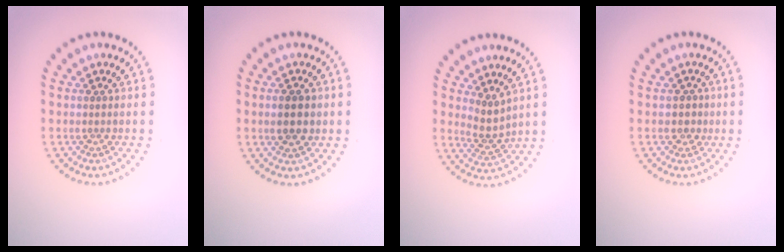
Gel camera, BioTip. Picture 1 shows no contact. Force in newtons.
{"total": 2.4, "press": 2.4, "slide": 0.2}
{"total": 2.2, "press": 1.7, "slide": 1.4}
{"total": 1.5, "press": 1.2, "slide": 1.0}